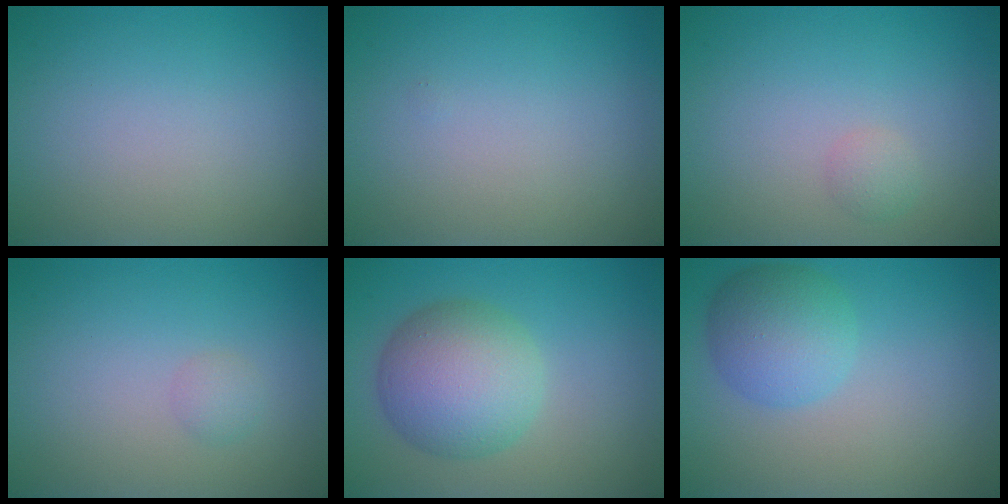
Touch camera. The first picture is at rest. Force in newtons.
{"total": 0.0}
{"total": 1.0, "press": 1.0, "slide": 0.1}
{"total": 1.0, "press": 1.0, "slide": 0.0}
{"total": 6.9, "press": 6.9, "slide": 0.2}
{"total": 4.5, "press": 4.5, "slide": 0.2}